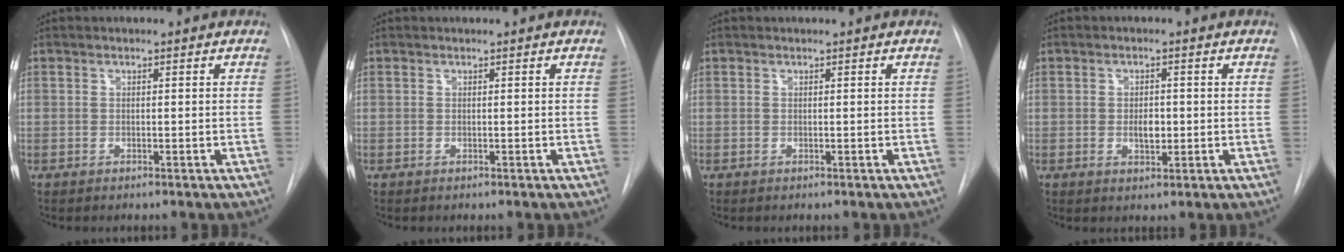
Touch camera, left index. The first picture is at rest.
{"total": 0.0}
{"total": 0.0}
{"total": 2.9, "force": [-0.3, 1.6, 2.4], "torque": [-0.039, 0.000, -0.001]}